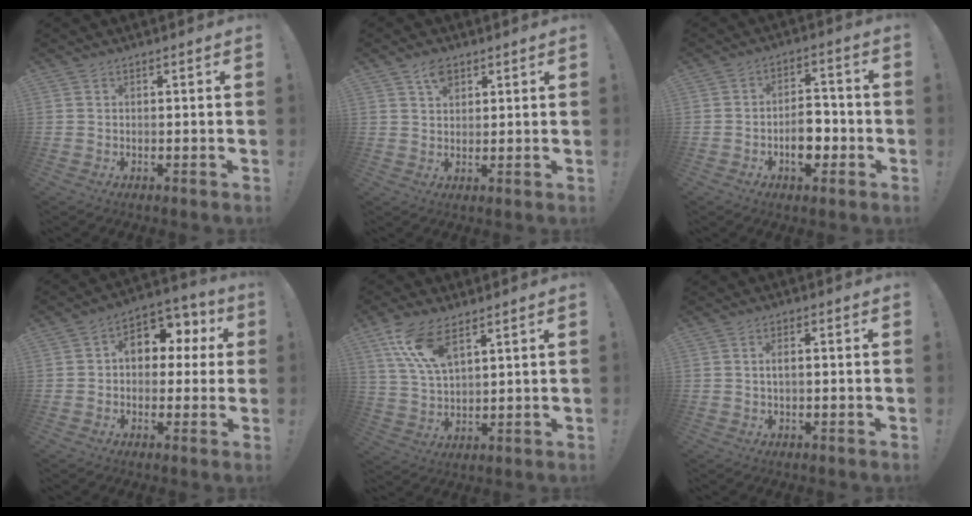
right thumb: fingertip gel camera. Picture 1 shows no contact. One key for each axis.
{"total": 4.5, "fx": 2.7, "fy": 2.8, "fz": 2.3, "tx": -0.036, "ty": -0.005, "tz": 0.048}
{"total": 11.5, "fx": -3.1, "fy": 7.7, "fz": 7.9, "tx": -0.113, "ty": 0.025, "tz": -0.048}
{"total": 9.9, "fx": 2.3, "fy": 7.4, "fz": 6.1, "tx": -0.081, "ty": -0.007, "tz": 0.046}
{"total": 11.3, "fx": 6.9, "fy": 4.8, "fz": 7.6, "tx": -0.155, "ty": -0.023, "tz": 0.129}
{"total": 2.4, "fx": -0.1, "fy": 0.8, "fz": 2.3, "tx": -0.040, "ty": 0.004, "tz": -0.004}